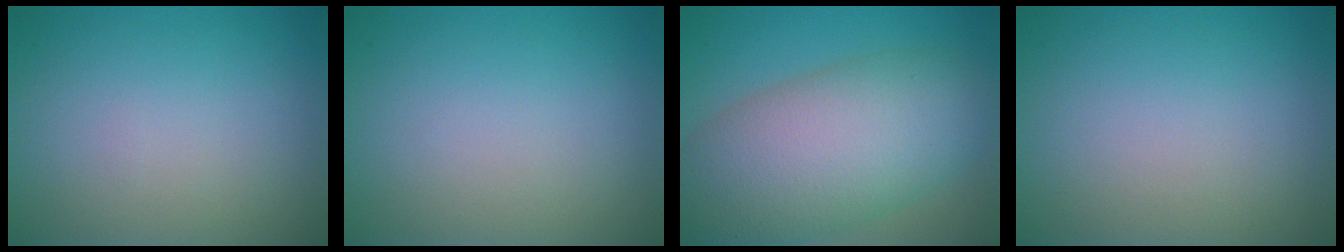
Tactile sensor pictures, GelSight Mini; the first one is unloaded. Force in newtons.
{"total": 0.0}
{"total": 11.1, "press": 11.0, "slide": 0.8}
{"total": 0.0}